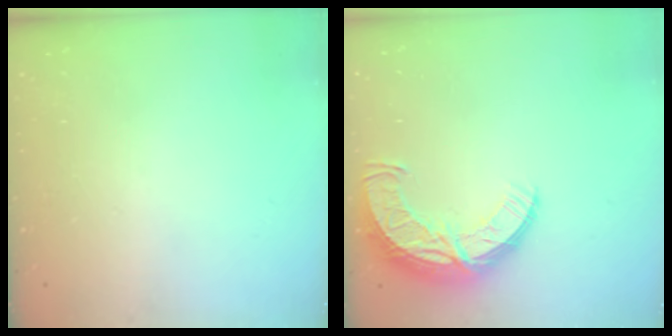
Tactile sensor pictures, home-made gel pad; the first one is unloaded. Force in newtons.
{"total": 11.7, "press": 11.7, "slide": 0.9}